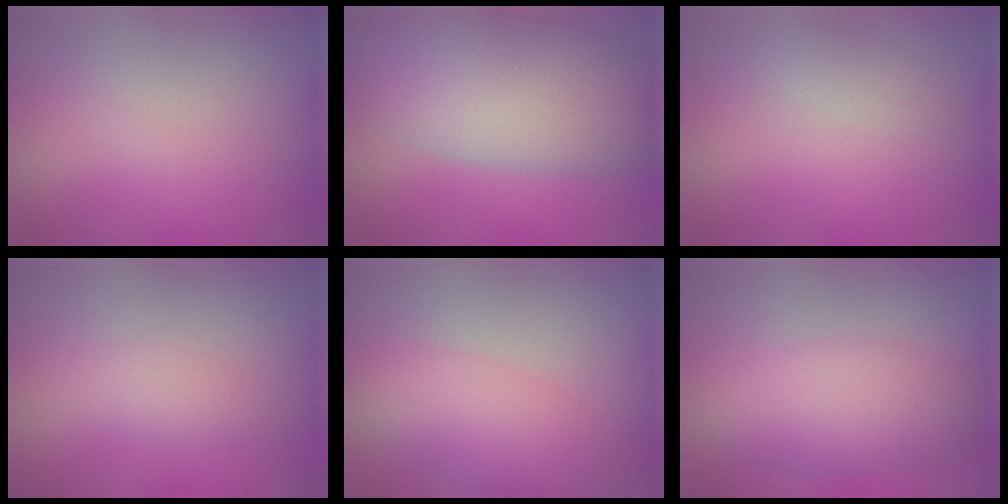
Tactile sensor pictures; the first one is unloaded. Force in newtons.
{"total": 10.2, "press": 10.2, "slide": 0.5}
{"total": 1.0, "press": 1.0, "slide": 0.0}
{"total": 1.6, "press": 1.6, "slide": 0.0}
{"total": 4.3, "press": 4.3, "slide": 0.0}
{"total": 5.0, "press": 5.0, "slide": 0.3}